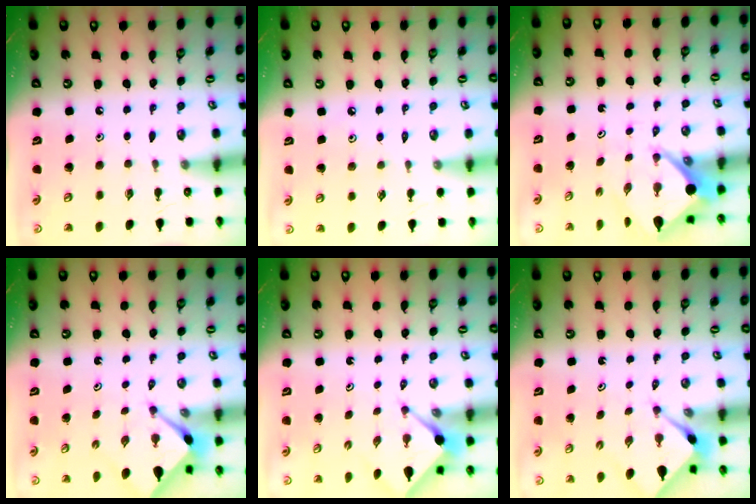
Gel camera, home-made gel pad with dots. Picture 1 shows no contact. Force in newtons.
{"total": 2.9, "press": 2.9, "slide": 0.6}
{"total": 6.3, "press": 6.3, "slide": 0.5}
{"total": 2.6, "press": 2.6, "slide": 0.3}
{"total": 2.5, "press": 2.5, "slide": 0.3}
{"total": 2.2, "press": 2.2, "slide": 0.2}